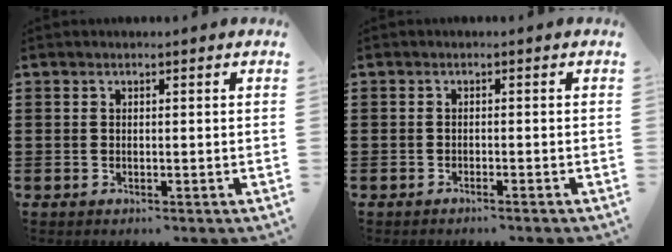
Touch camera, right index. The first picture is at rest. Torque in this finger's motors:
{"motor_torque": [0.49, 0.54, -0.25, -0.06]}